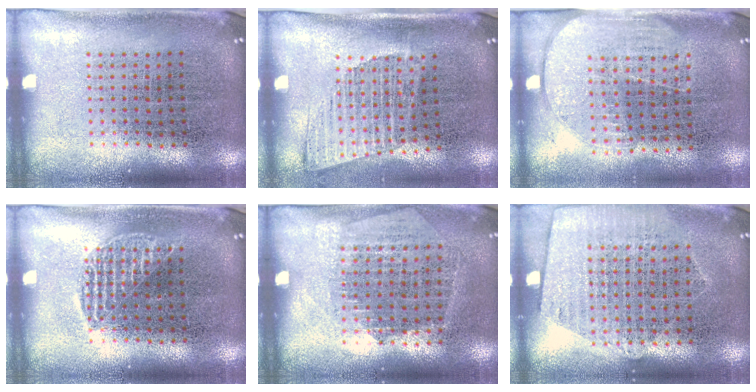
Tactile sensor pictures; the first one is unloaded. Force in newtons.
{"total": 1.3, "press": 1.0, "slide": 0.8}
{"total": 1.7, "press": 1.5, "slide": 0.8}
{"total": 1.2, "press": 1.2, "slide": 0.2}
{"total": 1.3, "press": 1.1, "slide": 0.6}
{"total": 1.3, "press": 1.1, "slide": 0.6}